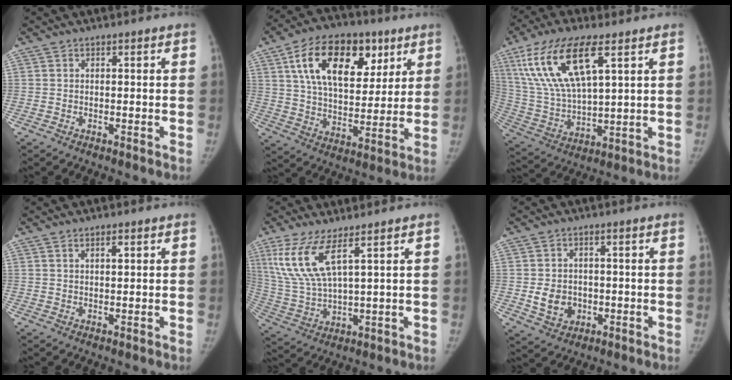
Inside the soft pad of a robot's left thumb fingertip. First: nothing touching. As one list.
[{"total": 21.2, "force": [9.1, 12.5, 14.5], "torque": [-0.206, -0.014, 0.151]}, {"total": 18.1, "force": [8.3, 6.7, 14.6], "torque": [-0.289, -0.018, 0.162]}, {"total": 1.7, "force": [0.9, 0.6, 1.3], "torque": [-0.019, -0.002, 0.014]}, {"total": 11.1, "force": [5.7, 2.9, 9.1], "torque": [-0.209, -0.028, 0.127]}, {"total": 6.2, "force": [-0.9, 5.2, 3.2], "torque": [-0.032, 0.003, -0.004]}]